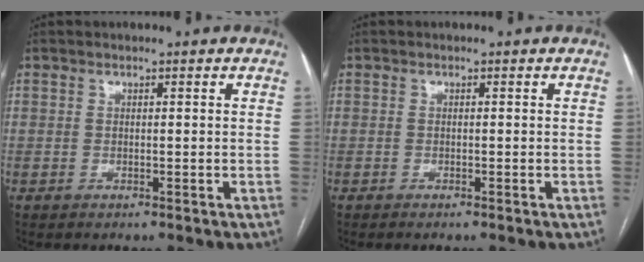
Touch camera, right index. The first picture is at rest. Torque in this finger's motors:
{"motor_torque": [-0.06, -0.05, 0.08, 0.01]}